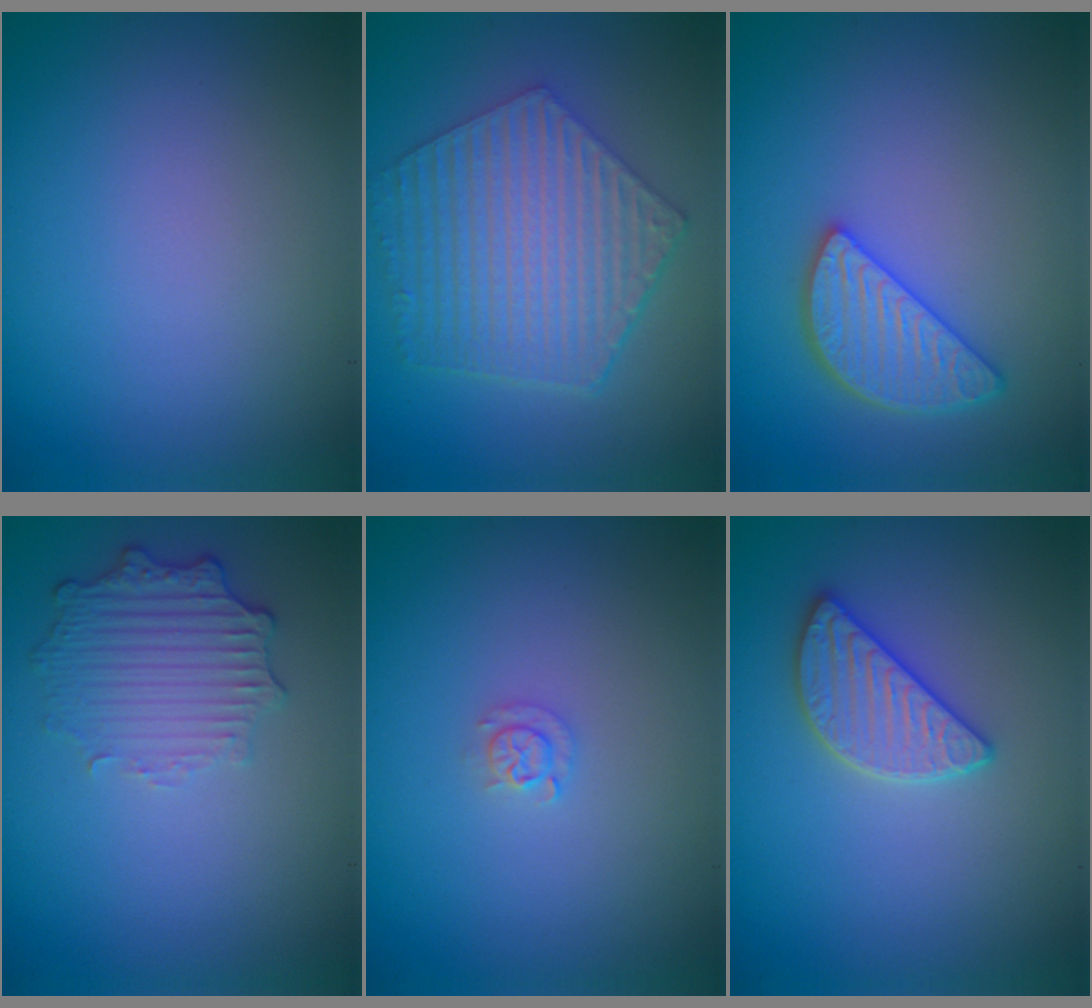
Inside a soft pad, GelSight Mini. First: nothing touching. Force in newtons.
{"total": 6.9, "press": 5.0, "slide": 4.8}
{"total": 3.9, "press": 3.7, "slide": 1.4}
{"total": 2.9, "press": 2.4, "slide": 1.6}
{"total": 1.1, "press": 1.1, "slide": 0.2}
{"total": 2.8, "press": 2.8, "slide": 0.5}